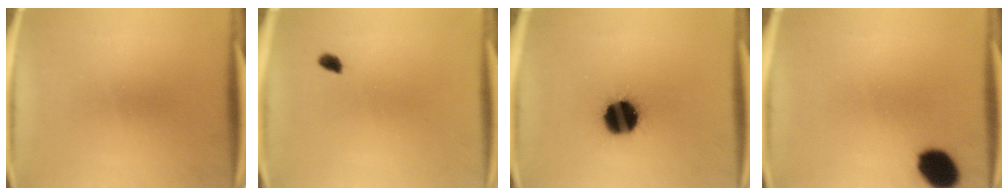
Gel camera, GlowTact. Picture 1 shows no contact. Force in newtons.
{"total": 1.5}
{"total": 14.5}
{"total": 9.1}